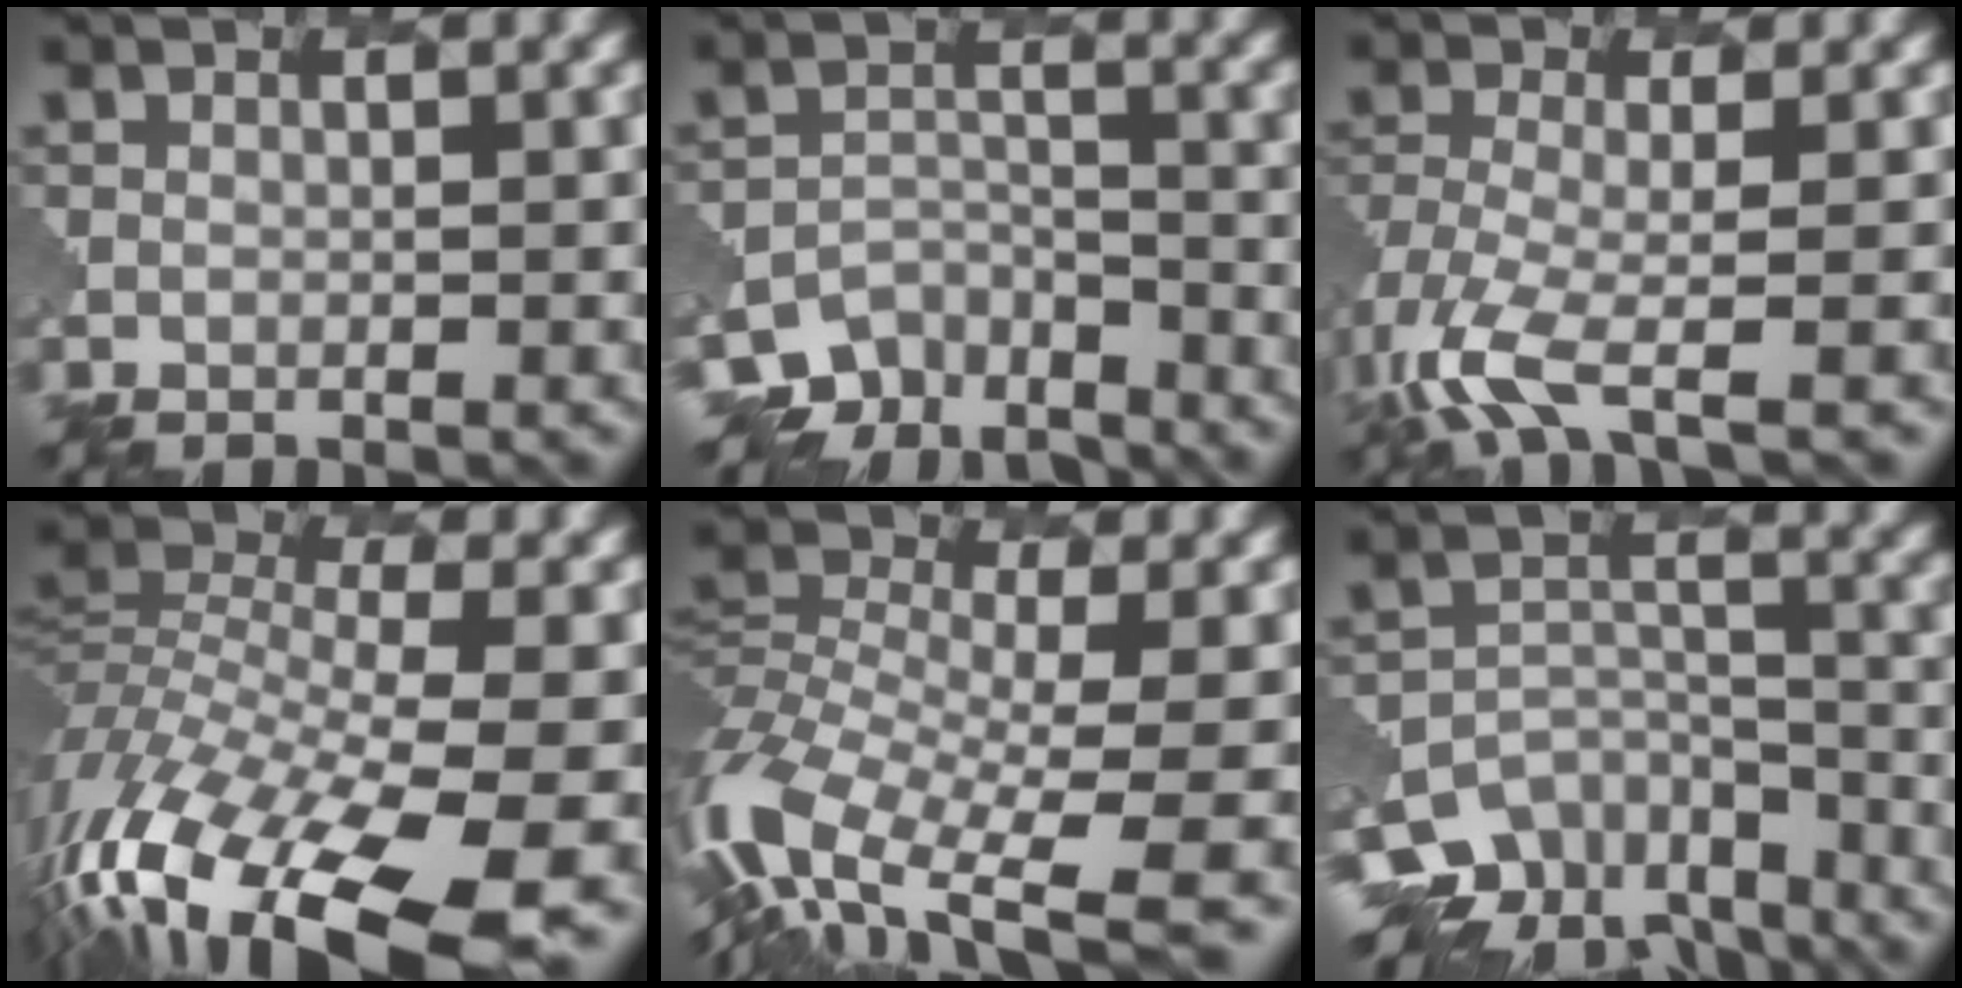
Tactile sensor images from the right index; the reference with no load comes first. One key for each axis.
{"total": 6.0, "fx": -5.3, "fy": 2.7, "fz": 0.6, "tx": -0.007, "ty": -0.014, "tz": -0.082}
{"total": 6.3, "fx": -3.6, "fy": 2.0, "fz": 4.8, "tx": -0.119, "ty": -0.012, "tz": -0.079}
{"total": 16.1, "fx": -9.5, "fy": 5.4, "fz": 11.9, "tx": -0.245, "ty": -0.018, "tz": -0.144}
{"total": 10.9, "fx": -5.6, "fy": 5.0, "fz": 8.0, "tx": -0.180, "ty": -0.010, "tz": -0.096}
{"total": 10.8, "fx": -8.7, "fy": 5.8, "fz": 2.7, "tx": -0.035, "ty": -0.001, "tz": -0.109}